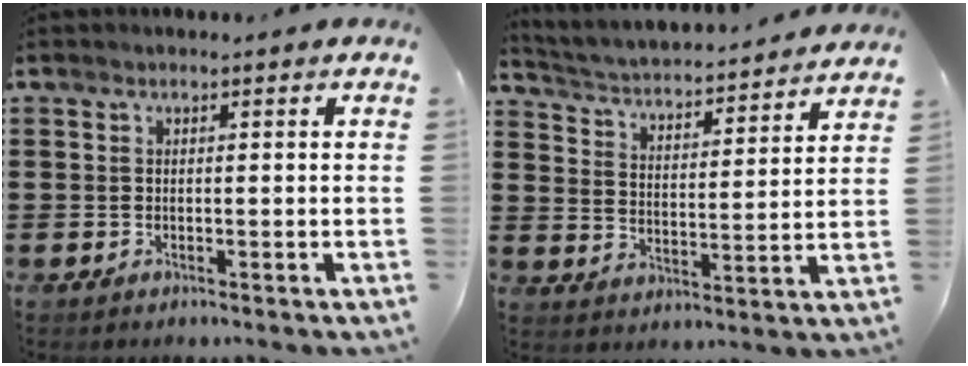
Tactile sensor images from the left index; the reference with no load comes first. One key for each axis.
{"total": 3.2, "fx": 3.1, "fy": -0.3, "fz": 0.4, "tx": -0.028, "ty": -0.033, "tz": 0.044}